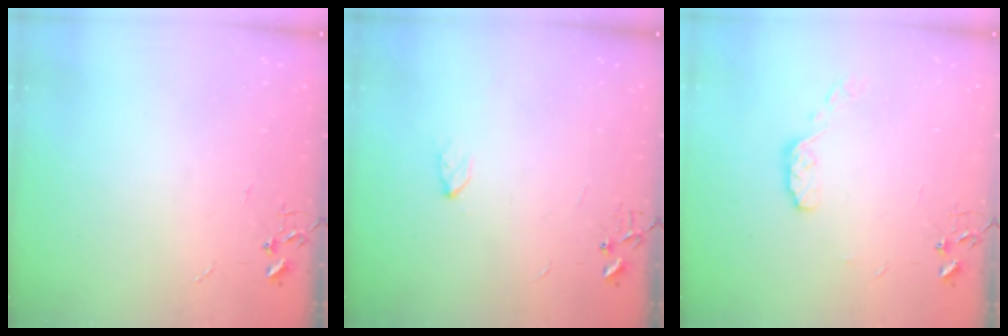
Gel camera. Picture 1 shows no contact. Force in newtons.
{"total": 3.5, "press": 3.4, "slide": 0.6}
{"total": 6.4, "press": 6.3, "slide": 0.4}